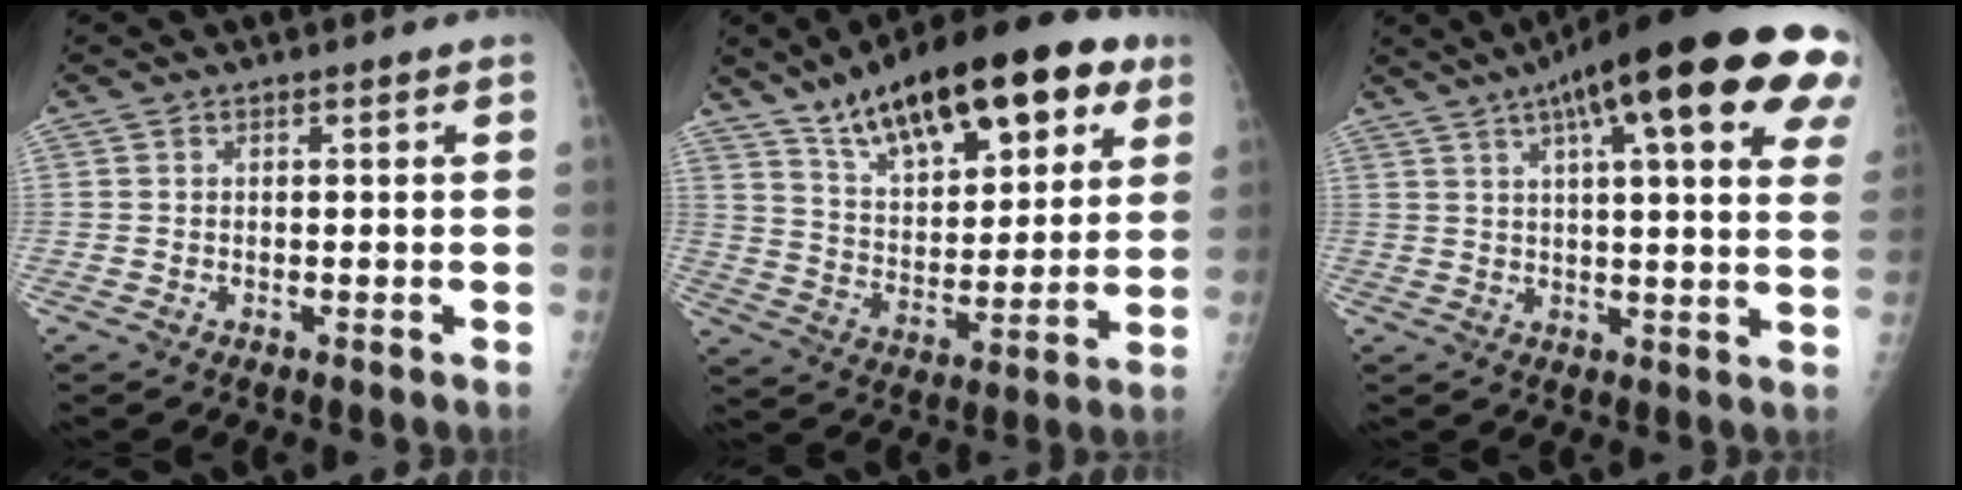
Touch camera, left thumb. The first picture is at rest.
{"total": 24.4, "force": [13.8, 10.0, 17.4], "torque": [-0.237, -0.026, 0.225]}
{"total": 27.1, "force": [13.6, 6.3, 22.5], "torque": [-0.274, 0.016, 0.176]}